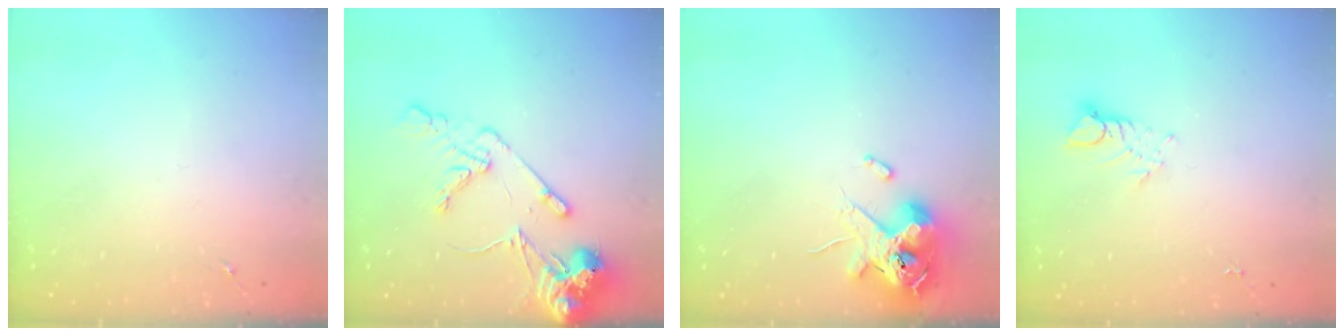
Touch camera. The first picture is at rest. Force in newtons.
{"total": 13.7, "press": 13.5, "slide": 2.3}
{"total": 12.2, "press": 12.1, "slide": 2.0}
{"total": 5.1, "press": 5.0, "slide": 0.3}